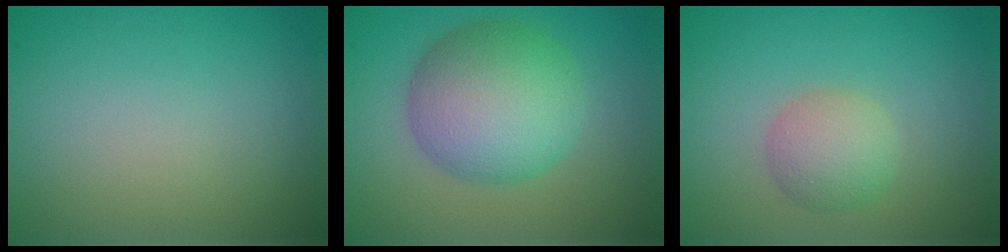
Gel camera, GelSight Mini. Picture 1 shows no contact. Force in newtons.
{"total": 8.7, "press": 8.7, "slide": 0.1}
{"total": 3.1, "press": 3.1, "slide": 0.1}